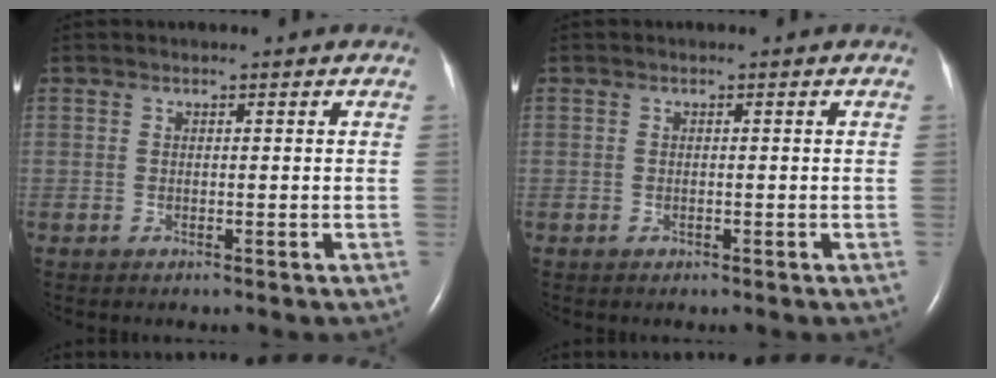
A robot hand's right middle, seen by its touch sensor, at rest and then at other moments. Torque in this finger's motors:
{"motor_torque": [-0.09, -0.03, 0.04, 0.01]}